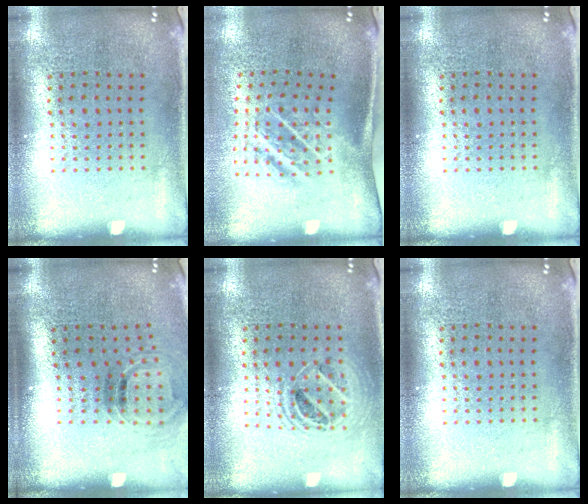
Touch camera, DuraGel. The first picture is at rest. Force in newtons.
{"total": 1.9, "press": 1.2, "slide": 1.5}
{"total": 0.0}
{"total": 1.2, "press": 0.9, "slide": 0.8}
{"total": 1.4, "press": 1.2, "slide": 0.7}
{"total": 0.0}